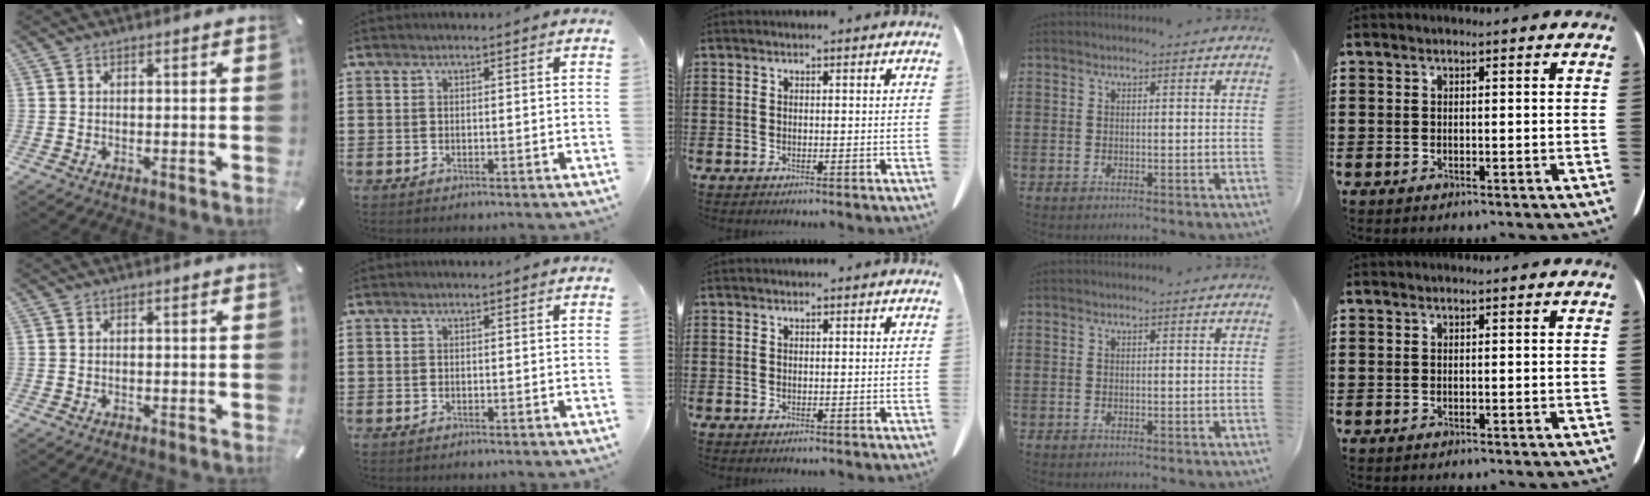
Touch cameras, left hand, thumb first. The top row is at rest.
{}